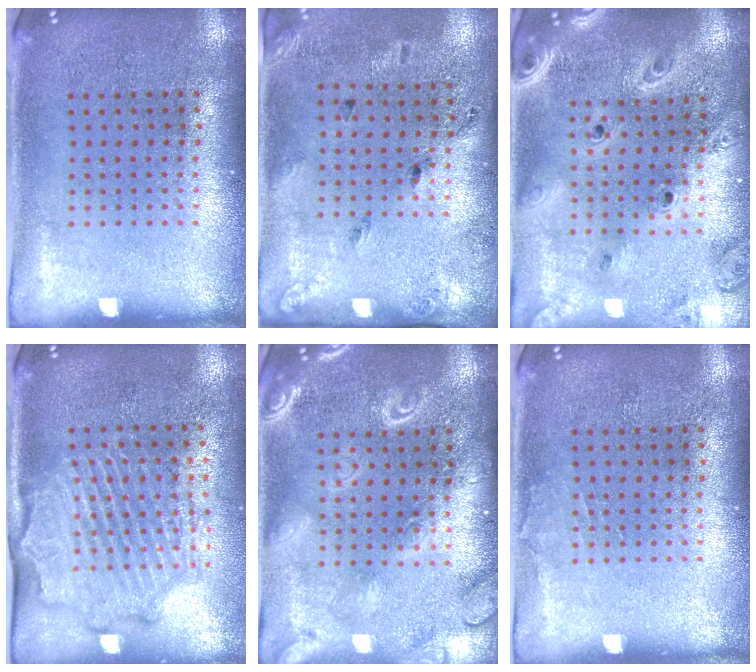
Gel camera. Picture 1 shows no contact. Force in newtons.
{"total": 1.8, "press": 1.1, "slide": 1.5}
{"total": 2.8, "press": 2.3, "slide": 1.5}
{"total": 2.1, "press": 2.1, "slide": 0.4}
{"total": 3.9, "press": 3.9, "slide": 0.5}
{"total": 0.6, "press": 0.6, "slide": 0.1}